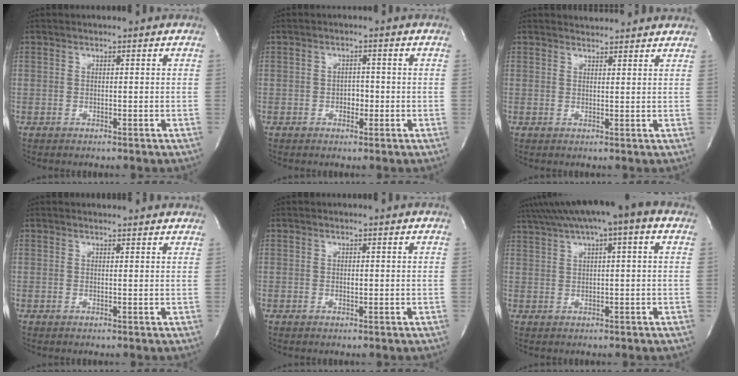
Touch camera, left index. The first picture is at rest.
{"total": 1.9, "force": [-0.6, 1.2, 1.3], "torque": [-0.016, 0.004, -0.008]}
{"total": 4.9, "force": [4.8, 0.8, 0.7], "torque": [-0.016, 0.016, 0.052]}
{"total": 5.6, "force": [5.4, 0.9, 1.2], "torque": [-0.016, 0.012, 0.050]}
{"total": 0.5, "force": [0.0, 0.3, 0.4], "torque": [-0.008, -0.001, 0.000]}
{"total": 10.7, "force": [6.5, 1.0, 8.5], "torque": [-0.146, 0.046, 0.096]}